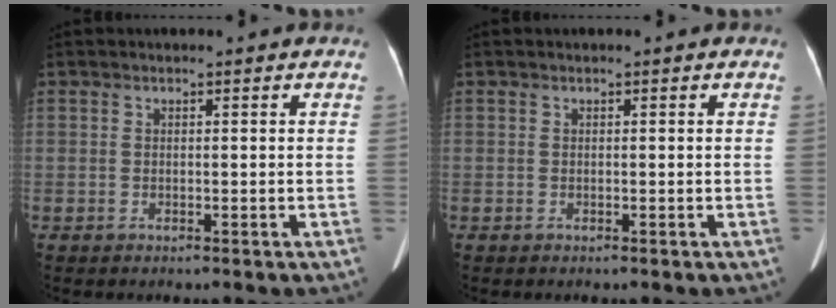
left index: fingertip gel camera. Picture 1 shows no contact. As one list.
[{"total": 0.0}]